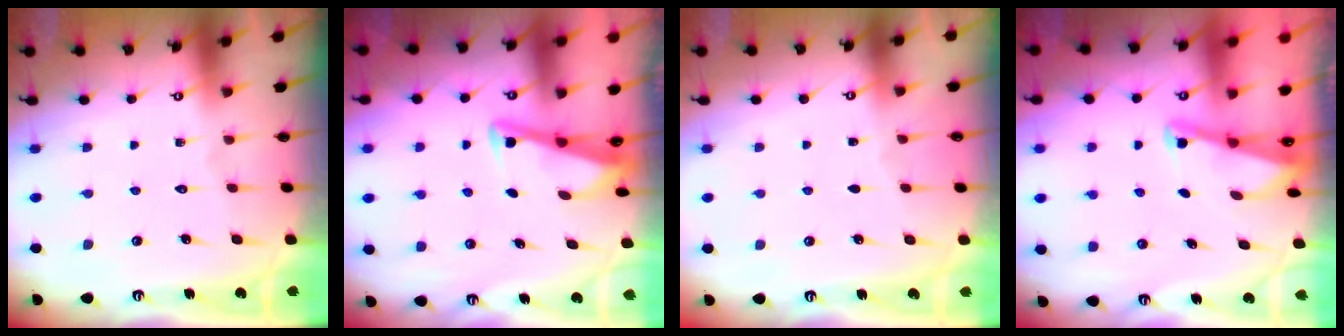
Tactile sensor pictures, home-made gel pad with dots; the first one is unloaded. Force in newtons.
{"total": 3.3, "press": 3.3, "slide": 0.4}
{"total": 2.3, "press": 2.2, "slide": 0.2}
{"total": 2.1, "press": 2.0, "slide": 0.3}